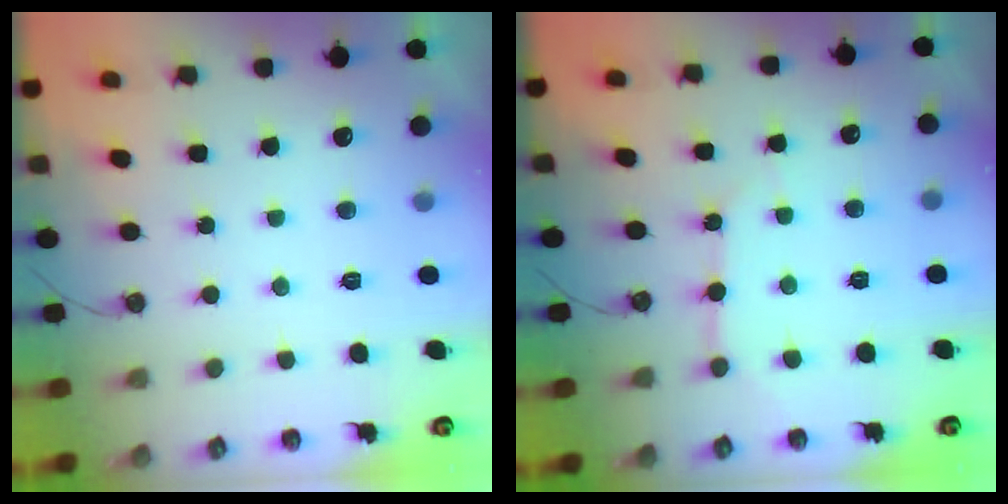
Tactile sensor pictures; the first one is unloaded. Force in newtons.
{"total": 4.7, "press": 4.7, "slide": 0.4}